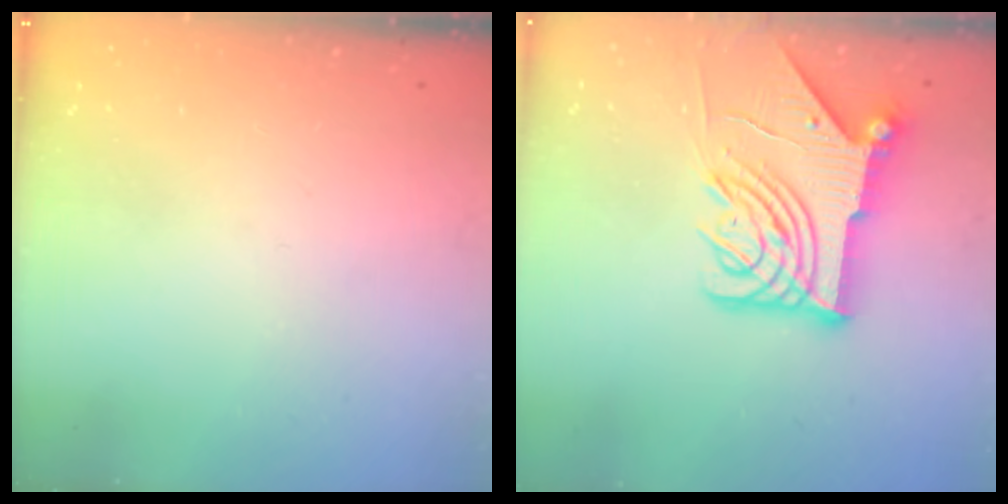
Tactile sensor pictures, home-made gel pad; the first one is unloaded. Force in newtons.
{"total": 12.0, "press": 11.9, "slide": 1.5}